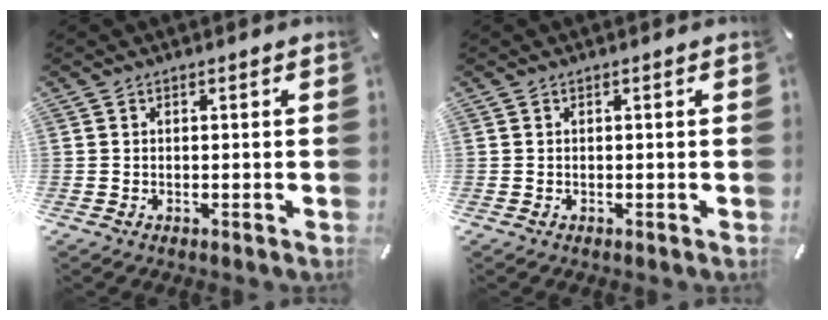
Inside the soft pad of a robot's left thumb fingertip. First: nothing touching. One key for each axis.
{"total": 0.0}